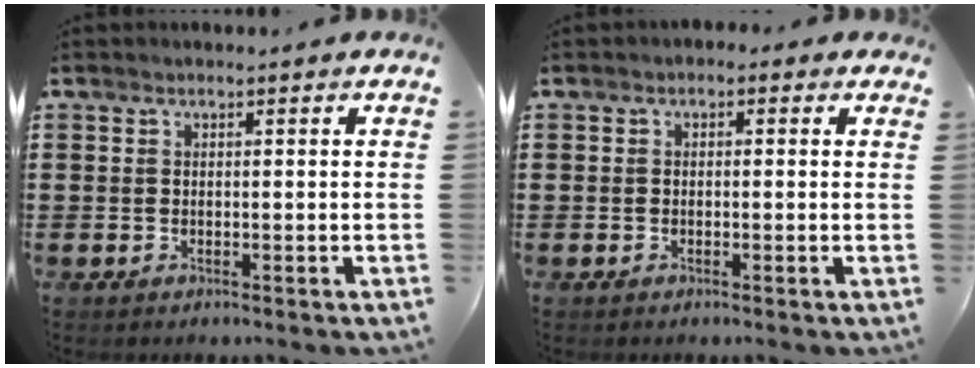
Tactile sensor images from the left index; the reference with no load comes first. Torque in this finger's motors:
{"motor_torque": [1.29, -0.85, -0.09, -0.05]}